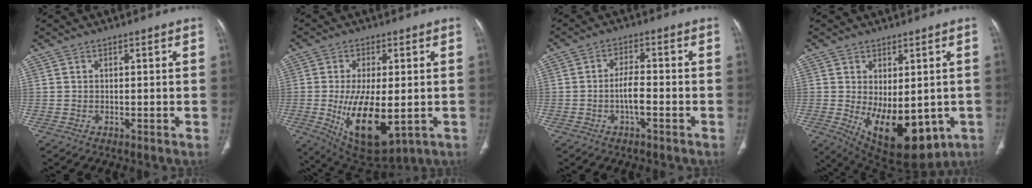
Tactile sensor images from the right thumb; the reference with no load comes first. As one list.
[{"total": 14.6, "force": [-2.7, 6.7, 12.7], "torque": [-0.212, -0.022, -0.022]}, {"total": 4.2, "force": [-1.5, 1.5, 3.6], "torque": [-0.064, 0.015, -0.030]}, {"total": 16.0, "force": [-3.9, 8.6, 13.0], "torque": [-0.183, -0.016, -0.029]}]